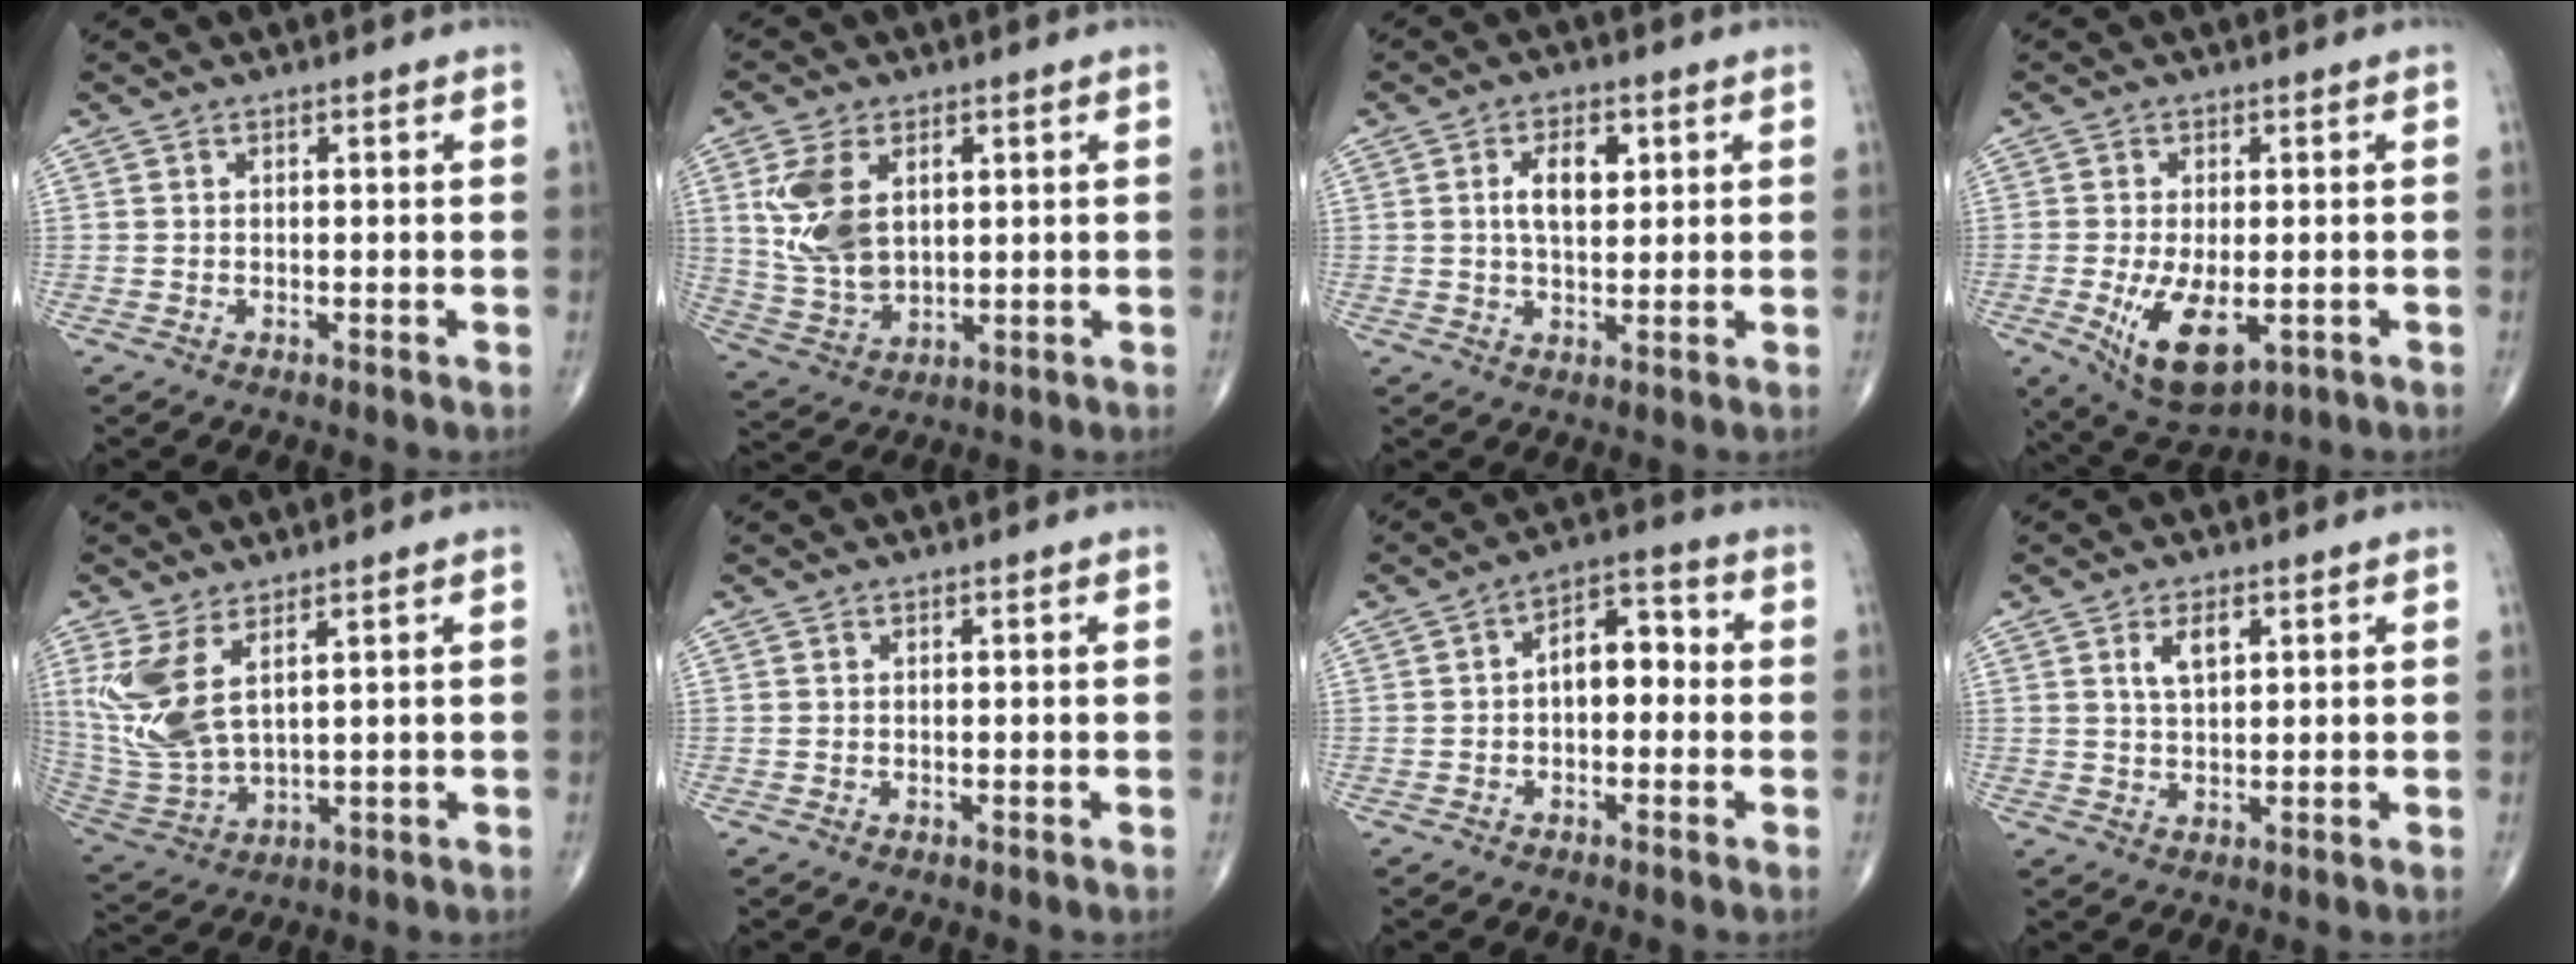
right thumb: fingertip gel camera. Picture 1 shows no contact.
{"total": 11.3, "force": [3.0, 6.9, 8.5], "torque": [-0.162, -0.008, 0.070]}
{"total": 6.3, "force": [1.7, 3.5, 5.0], "torque": [-0.074, -0.003, 0.028]}
{"total": 10.4, "force": [-2.8, 5.2, 8.6], "torque": [-0.143, -0.016, -0.032]}
{"total": 11.0, "force": [4.3, 4.7, 9.0], "torque": [-0.205, -0.024, 0.105]}
{"total": 0.0}
{"total": 7.4, "force": [-0.3, 4.4, 5.9], "torque": [-0.065, 0.030, -0.016]}
{"total": 4.2, "force": [1.7, 2.0, 3.2], "torque": [-0.052, -0.007, 0.033]}